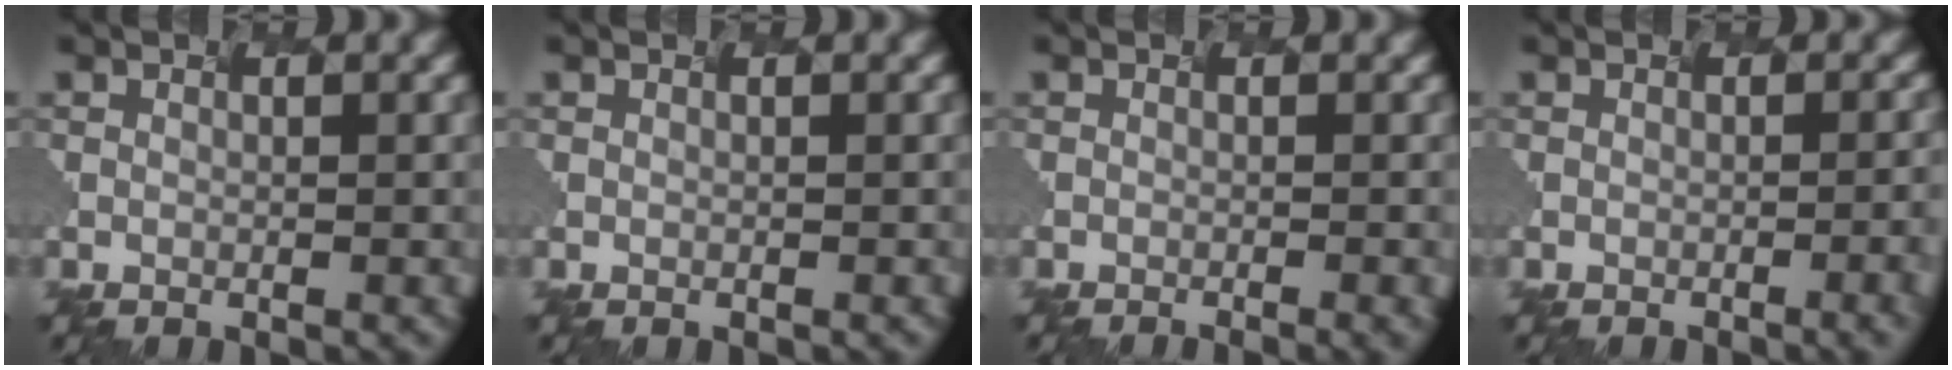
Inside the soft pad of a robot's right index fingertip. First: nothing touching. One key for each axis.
{"total": 0.0}
{"total": 2.7, "fx": -0.7, "fy": 1.2, "fz": 2.3, "tx": 0.003, "ty": 0.009, "tz": -0.014}
{"total": 5.1, "fx": -0.4, "fy": 2.2, "fz": 4.6, "tx": -0.016, "ty": 0.017, "tz": -0.005}